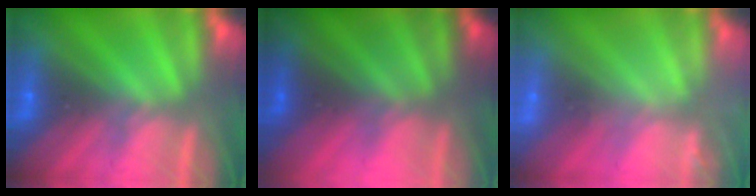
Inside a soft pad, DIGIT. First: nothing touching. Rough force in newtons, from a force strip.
{"total": 2.8}
{"total": 2.4}